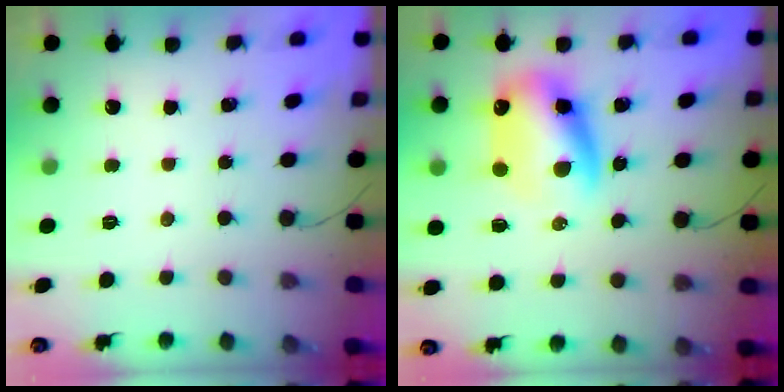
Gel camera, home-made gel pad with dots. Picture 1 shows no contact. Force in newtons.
{"total": 11.9, "press": 11.5, "slide": 3.0}